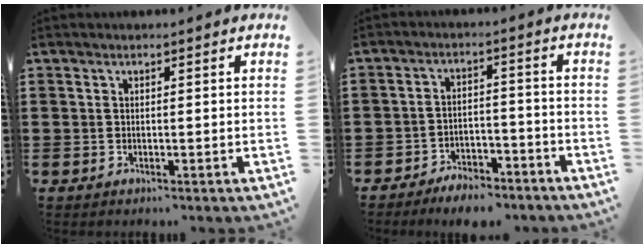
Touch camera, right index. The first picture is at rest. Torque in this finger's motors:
{"motor_torque": [0.40, 0.74, -0.03, -0.06]}